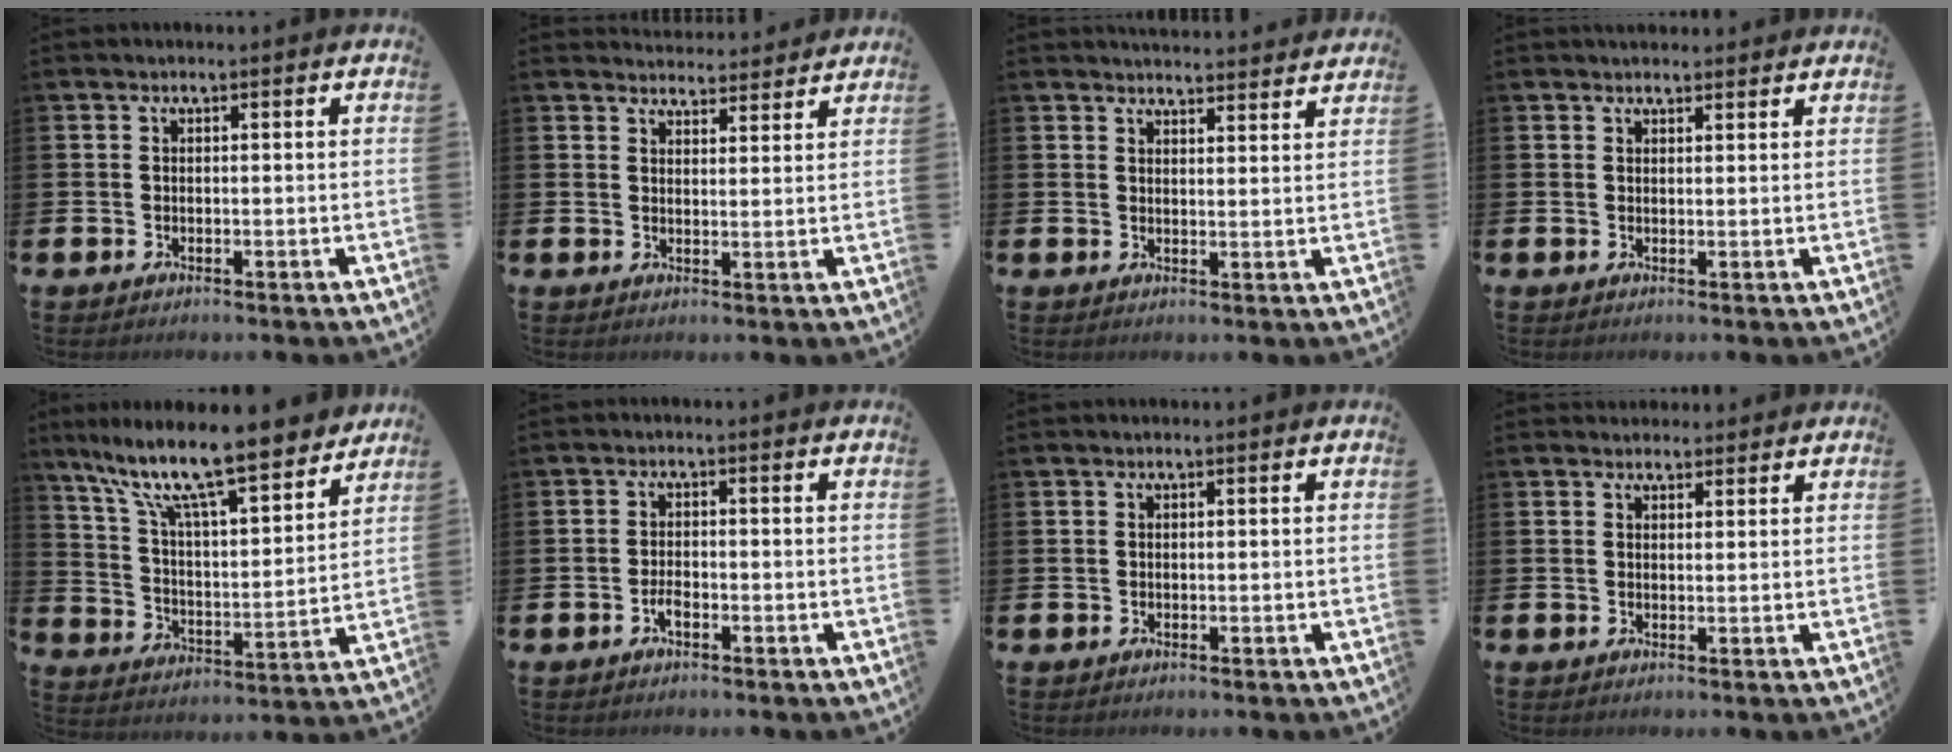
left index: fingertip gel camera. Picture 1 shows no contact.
{"total": 3.7, "force": [3.7, 0.7, -0.1], "torque": [0.003, -0.024, 0.066]}
{"total": 3.7, "force": [3.7, 0.1, -0.1], "torque": [0.004, -0.028, 0.066]}
{"total": 1.9, "force": [1.9, 0.5, -0.1], "torque": [0.011, -0.006, 0.032]}
{"total": 12.9, "force": [10.8, 2.3, 6.6], "torque": [-0.155, -0.071, 0.182]}
{"total": 1.8, "force": [-1.0, 0.8, 1.4], "torque": [-0.033, 0.004, -0.017]}
{"total": 0.0}
{"total": 2.1, "force": [2.0, 0.7, -0.1], "torque": [0.012, -0.006, 0.035]}